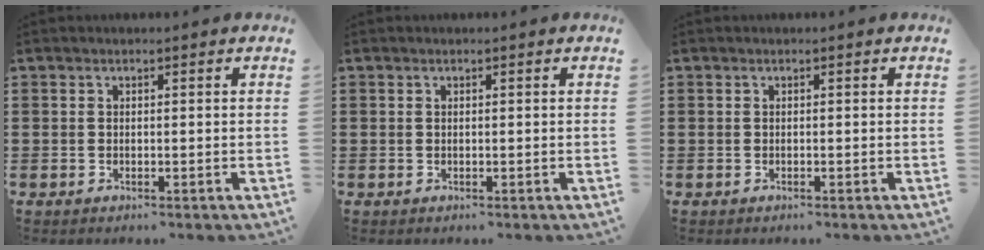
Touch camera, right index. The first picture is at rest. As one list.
[{"total": 0.0}, {"total": 0.0}]